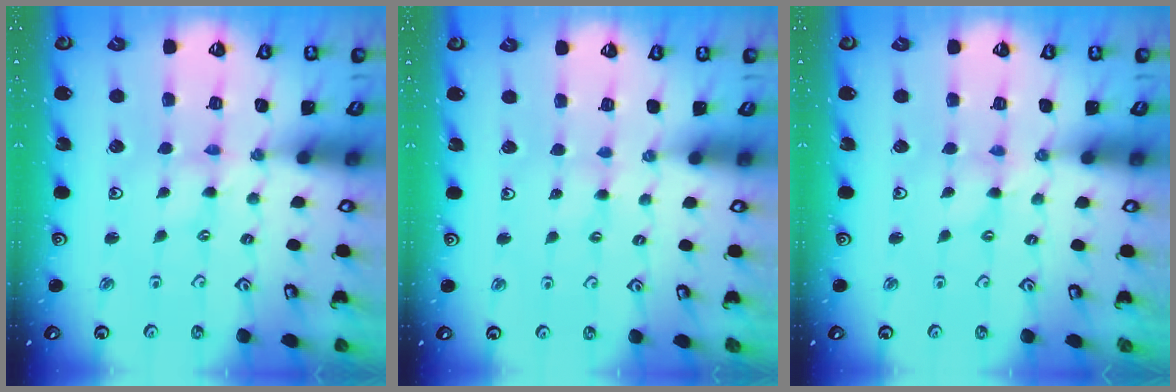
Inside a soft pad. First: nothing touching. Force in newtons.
{"total": 1.4, "press": 1.4, "slide": 0.2}
{"total": 0.0}